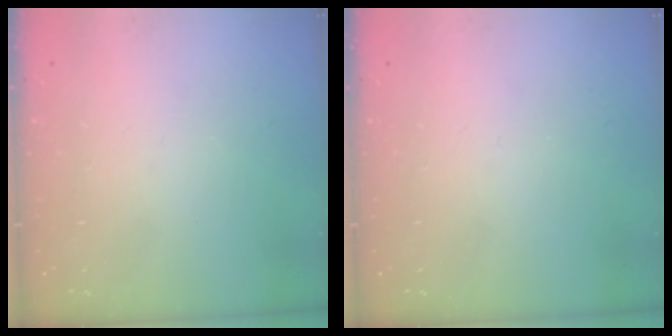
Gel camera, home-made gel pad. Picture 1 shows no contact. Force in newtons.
{"total": 0.0}